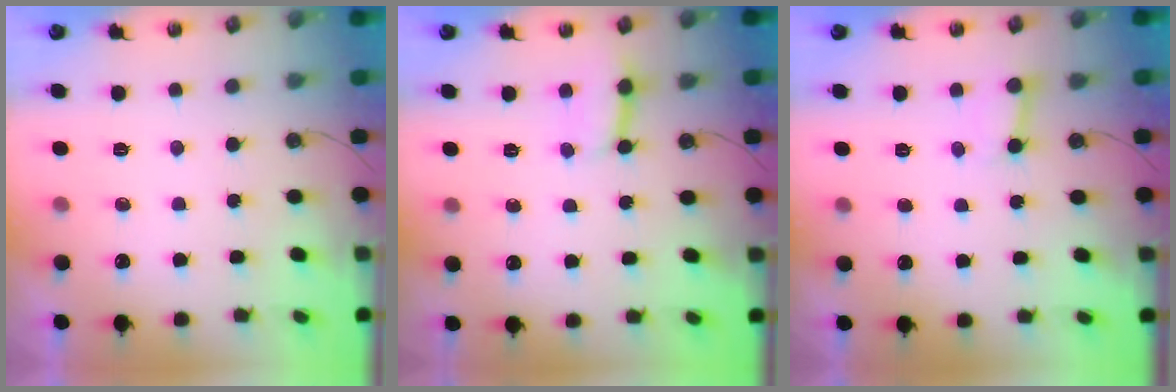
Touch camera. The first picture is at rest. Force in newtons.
{"total": 4.0, "press": 4.0, "slide": 0.3}
{"total": 2.8, "press": 2.8, "slide": 0.5}